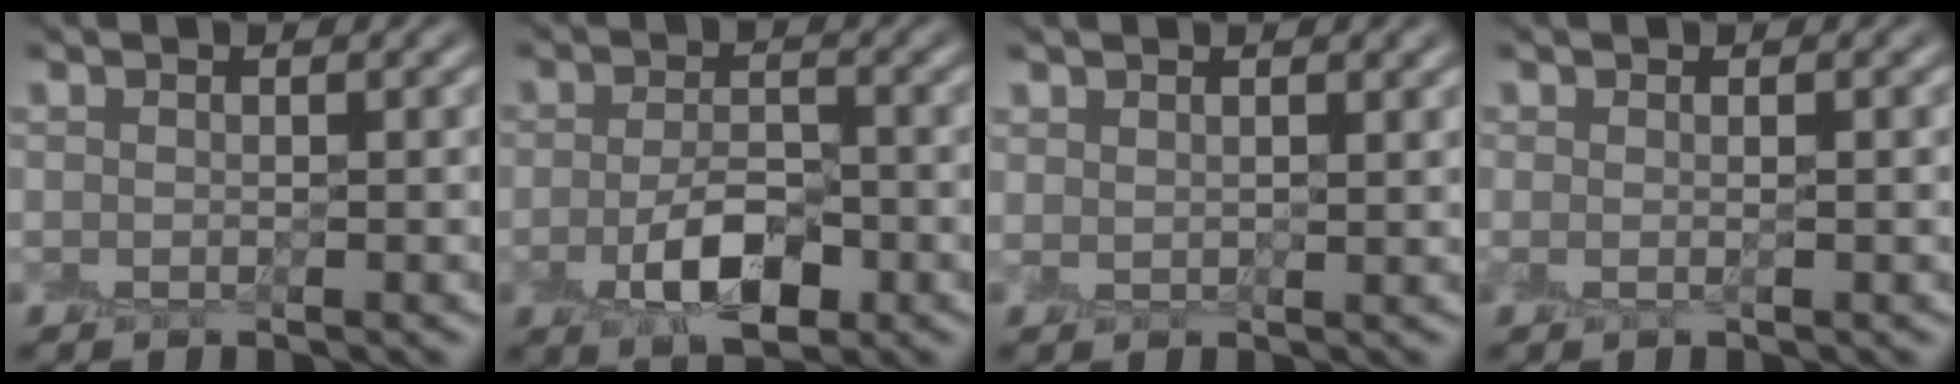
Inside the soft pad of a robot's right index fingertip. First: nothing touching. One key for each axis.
{"total": 4.3, "fx": -1.6, "fy": 2.3, "fz": 3.3, "tx": -0.059, "ty": 0.001, "tz": -0.026}
{"total": 1.3, "fx": 1.2, "fy": 0.4, "fz": 0.2, "tx": 0.002, "ty": -0.006, "tz": 0.022}
{"total": 0.7, "fx": -0.1, "fy": 0.2, "fz": 0.7, "tx": -0.012, "ty": -0.002, "tz": -0.002}